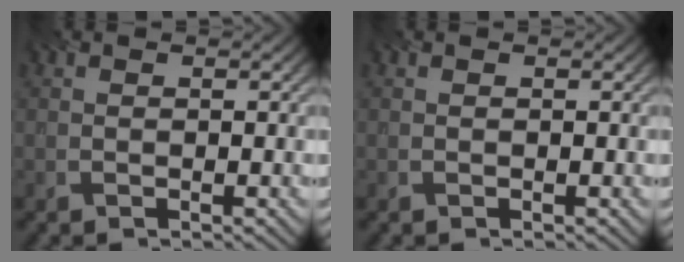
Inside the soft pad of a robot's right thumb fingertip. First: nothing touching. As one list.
[{"total": 0.0}]